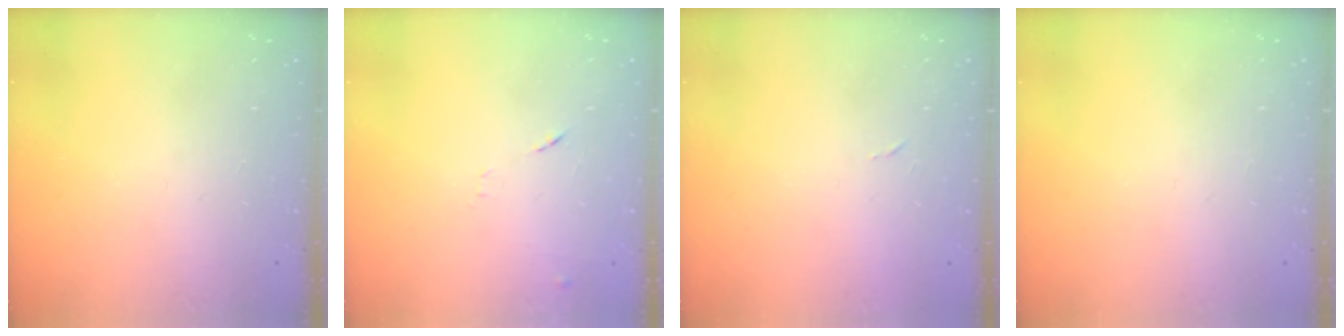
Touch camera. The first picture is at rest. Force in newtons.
{"total": 7.3, "press": 7.2, "slide": 0.7}
{"total": 2.4, "press": 2.4, "slide": 0.4}
{"total": 0.0}